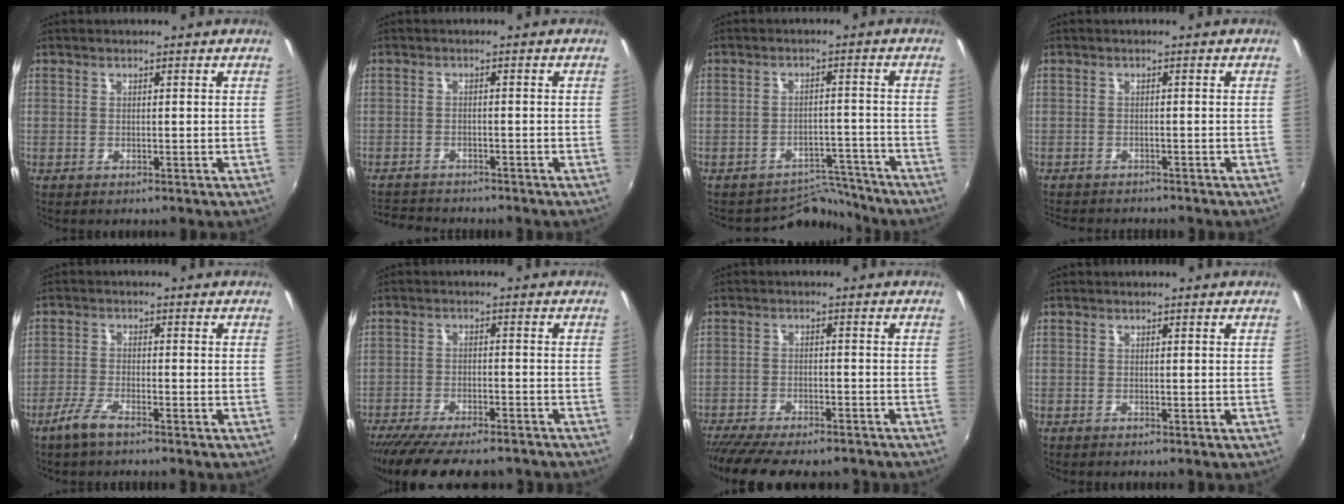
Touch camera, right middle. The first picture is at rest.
{"total": 6.5, "force": [-6.1, 1.7, 1.6], "torque": [-0.052, -0.006, -0.098]}
{"total": 6.3, "force": [-6.0, 1.6, -0.9], "torque": [0.014, 0.022, -0.088]}
{"total": 6.1, "force": [-5.6, 1.2, 1.8], "torque": [-0.049, -0.016, -0.084]}
{"total": 4.4, "force": [-3.3, 0.7, 2.8], "torque": [-0.073, -0.004, -0.067]}
{"total": 17.5, "force": [-14.5, 4.4, 8.7], "torque": [-0.173, -0.040, -0.214]}
{"total": 15.2, "force": [-12.8, 3.9, 7.3], "torque": [-0.152, -0.038, -0.189]}
{"total": 0.5, "force": [-0.5, 0.1, 0.2], "torque": [-0.004, -0.003, -0.011]}